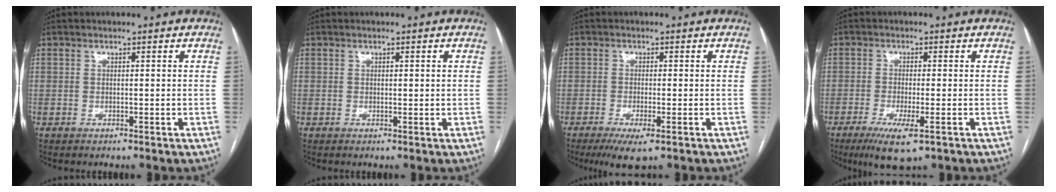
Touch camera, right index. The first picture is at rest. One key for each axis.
{"total": 0.7, "fx": 0.2, "fy": 0.2, "fz": 0.6, "tx": -0.011, "ty": 0.000, "tz": 0.004}
{"total": 4.8, "fx": -2.7, "fy": 0.7, "fz": 3.9, "tx": -0.066, "ty": -0.013, "tz": -0.041}
{"total": 6.6, "fx": -3.5, "fy": 1.1, "fz": 5.5, "tx": -0.100, "ty": -0.018, "tz": -0.055}